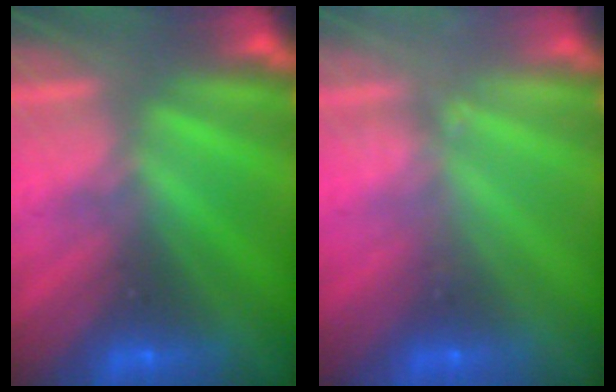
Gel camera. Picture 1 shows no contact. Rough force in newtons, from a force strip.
{"total": 2.4}